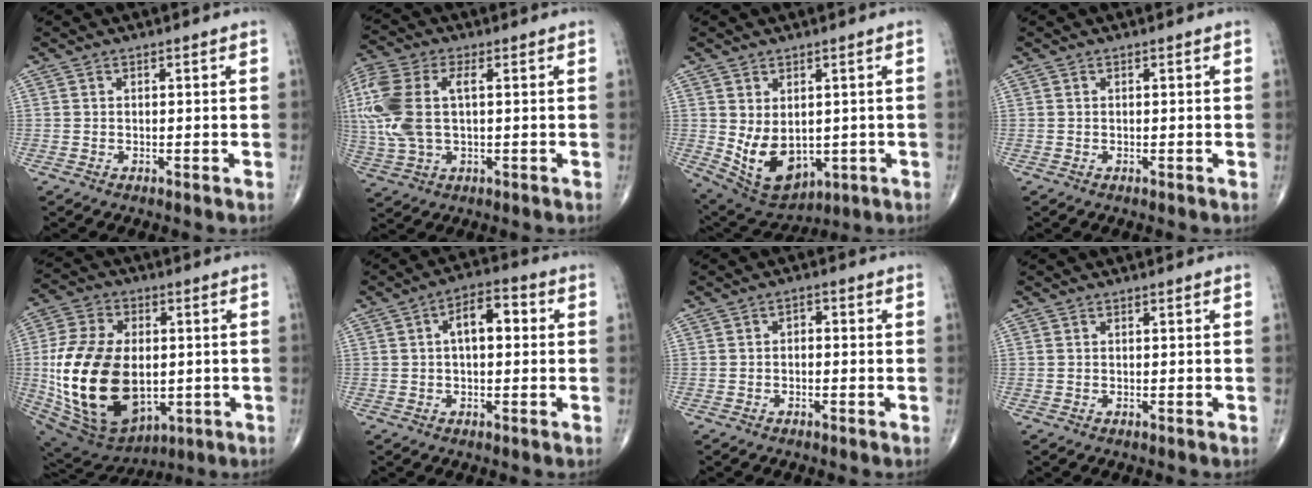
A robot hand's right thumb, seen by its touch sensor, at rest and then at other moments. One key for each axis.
{"total": 15.3, "fx": 1.8, "fy": 8.2, "fz": 12.7, "tx": -0.328, "ty": 0.017, "tz": 0.035}
{"total": 11.2, "fx": -0.7, "fy": 7.6, "fz": 8.2, "tx": -0.120, "ty": -0.011, "tz": 0.022}
{"total": 0.0}
{"total": 25.6, "fx": -2.0, "fy": 16.2, "fz": 19.7, "tx": -0.372, "ty": -0.009, "tz": -0.008}
{"total": 7.3, "fx": 1.0, "fy": 3.8, "fz": 6.1, "tx": -0.087, "ty": 0.023, "tz": 0.007}
{"total": 1.6, "fx": -0.3, "fy": 1.1, "fz": 1.1, "tx": -0.007, "ty": 0.011, "tz": -0.011}
{"total": 0.0}